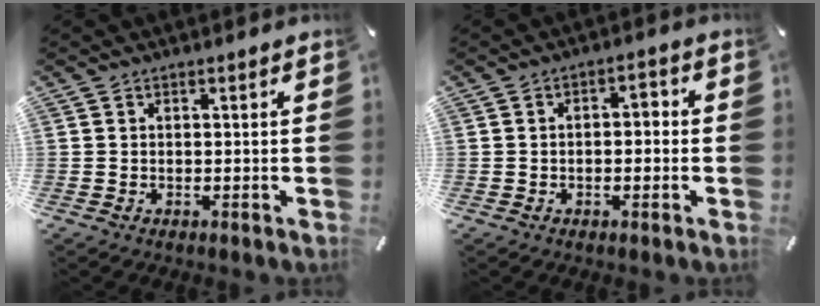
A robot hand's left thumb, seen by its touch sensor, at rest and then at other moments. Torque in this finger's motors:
{"motor_torque": [0.00, -0.11, -0.04, 0.12, -0.01]}